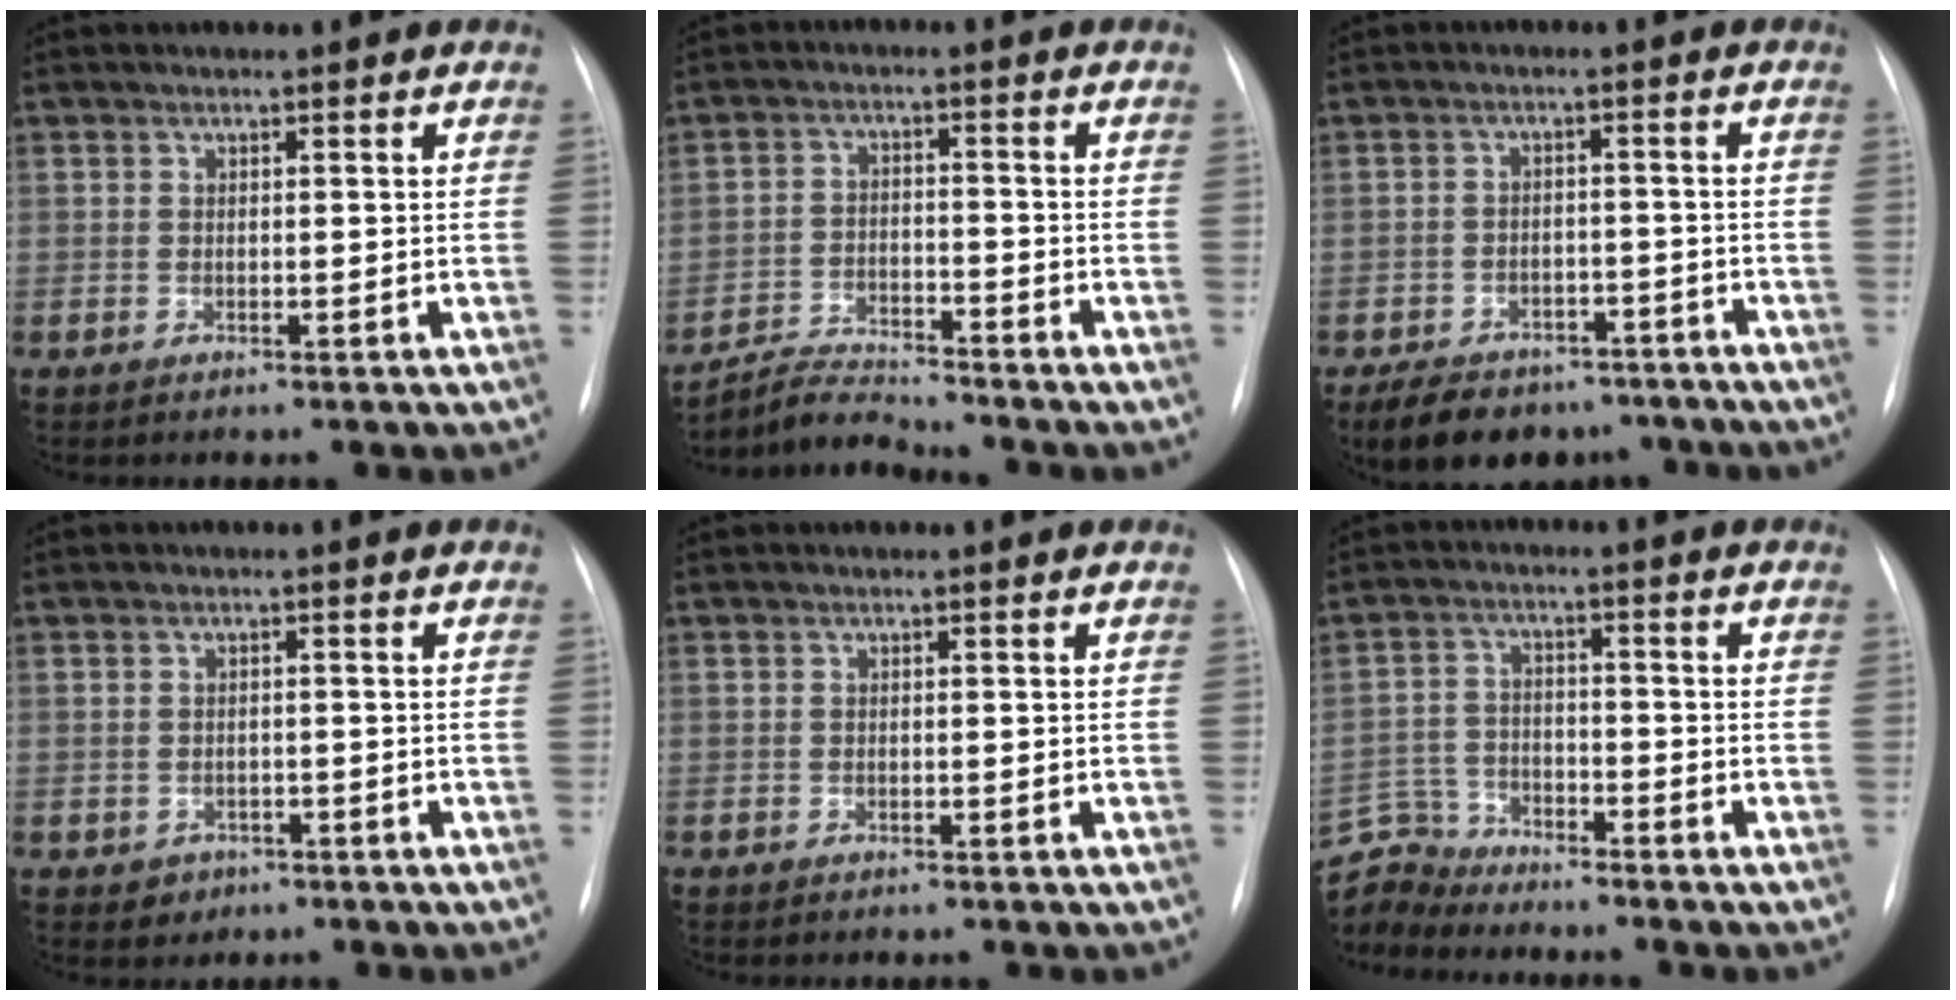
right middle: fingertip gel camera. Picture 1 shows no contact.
{"total": 5.5, "force": [-5.4, -0.6, -0.5], "torque": [0.002, -0.010, -0.096]}
{"total": 12.4, "force": [-9.5, 6.6, 4.4], "torque": [-0.073, 0.005, -0.130]}
{"total": 2.1, "force": [-1.1, 1.8, 0.3], "torque": [-0.001, 0.007, -0.010]}
{"total": 0.0}
{"total": 7.6, "force": [-7.5, 1.1, -0.8], "torque": [0.006, 0.012, -0.150]}